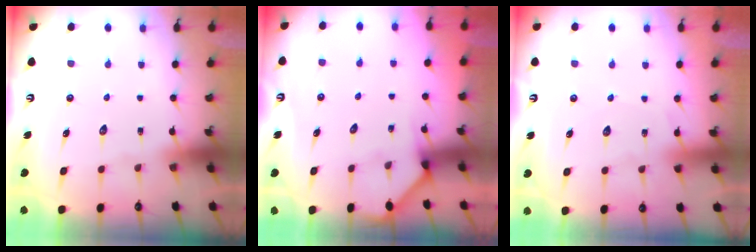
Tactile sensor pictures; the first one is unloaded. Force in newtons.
{"total": 2.5, "press": 2.5, "slide": 0.1}
{"total": 2.6, "press": 2.5, "slide": 0.3}